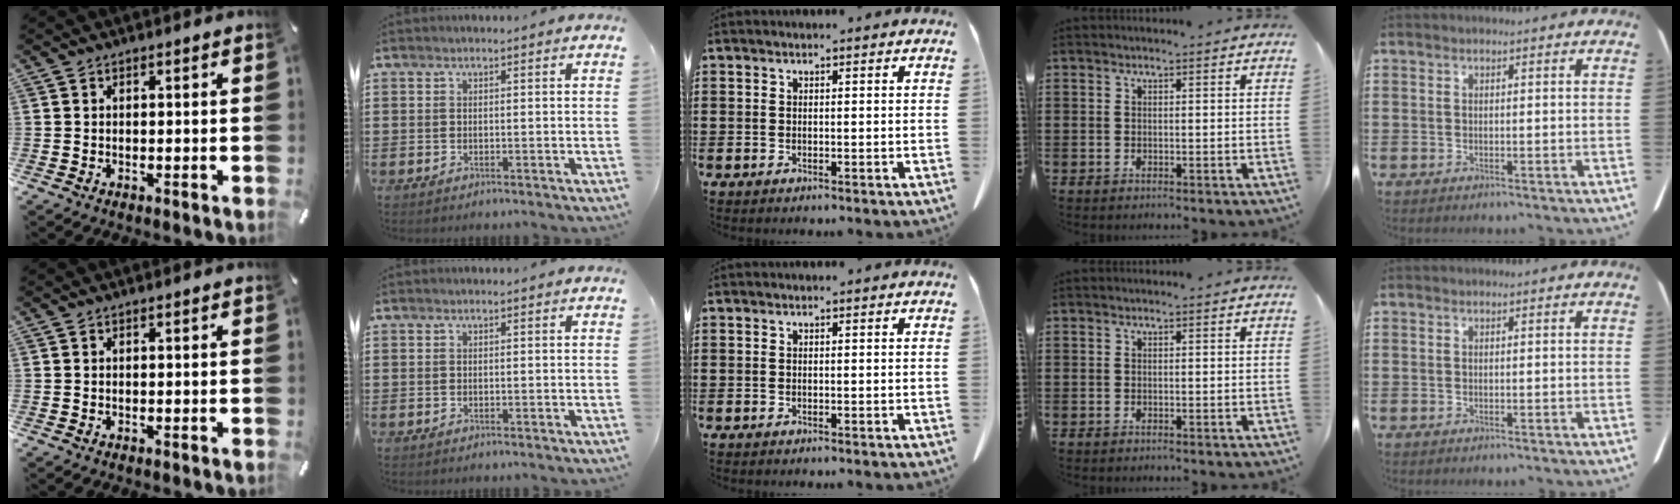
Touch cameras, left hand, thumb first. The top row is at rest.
{}